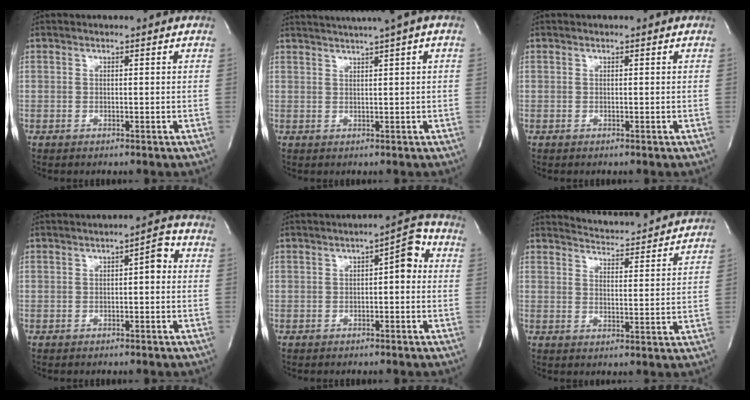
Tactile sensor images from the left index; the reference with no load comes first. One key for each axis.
{"total": 7.2, "fx": 5.3, "fy": -1.1, "fz": 4.7, "tx": -0.075, "ty": 0.023, "tz": 0.068}
{"total": 0.0}
{"total": 2.8, "fx": 0.0, "fy": 0.9, "fz": 2.6, "tx": -0.036, "ty": 0.010, "tz": -0.003}
{"total": 4.5, "fx": 0.2, "fy": 1.6, "fz": 4.2, "tx": -0.056, "ty": 0.020, "tz": -0.004}
{"total": 10.7, "fx": 10.6, "fy": 0.3, "fz": 1.3, "tx": -0.026, "ty": -0.007, "tz": 0.135}